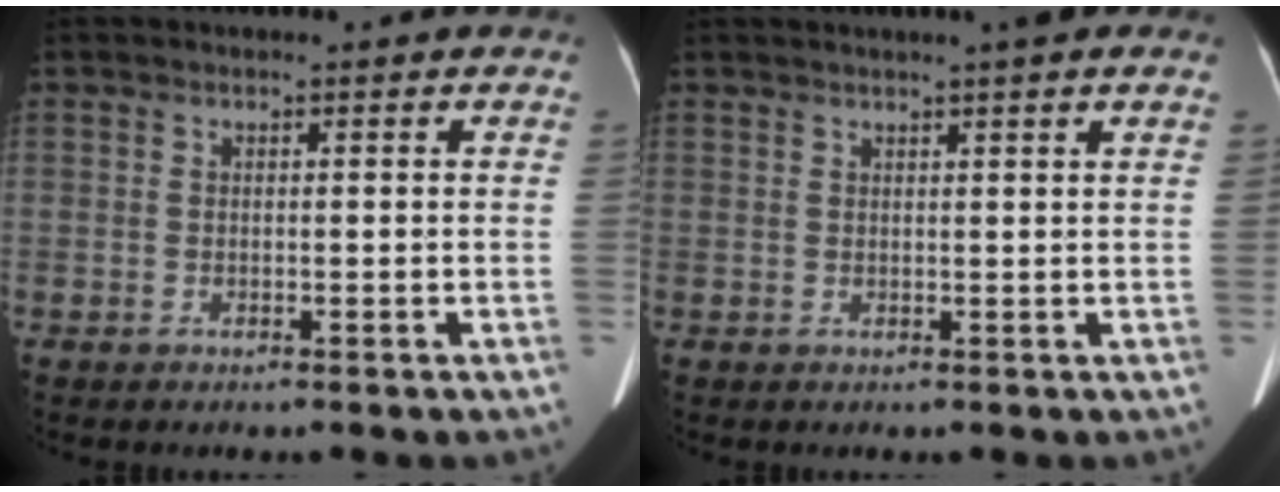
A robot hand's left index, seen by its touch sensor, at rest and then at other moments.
{"total": 4.0, "force": [3.0, 0.0, 2.7], "torque": [-0.038, 0.020, 0.039]}